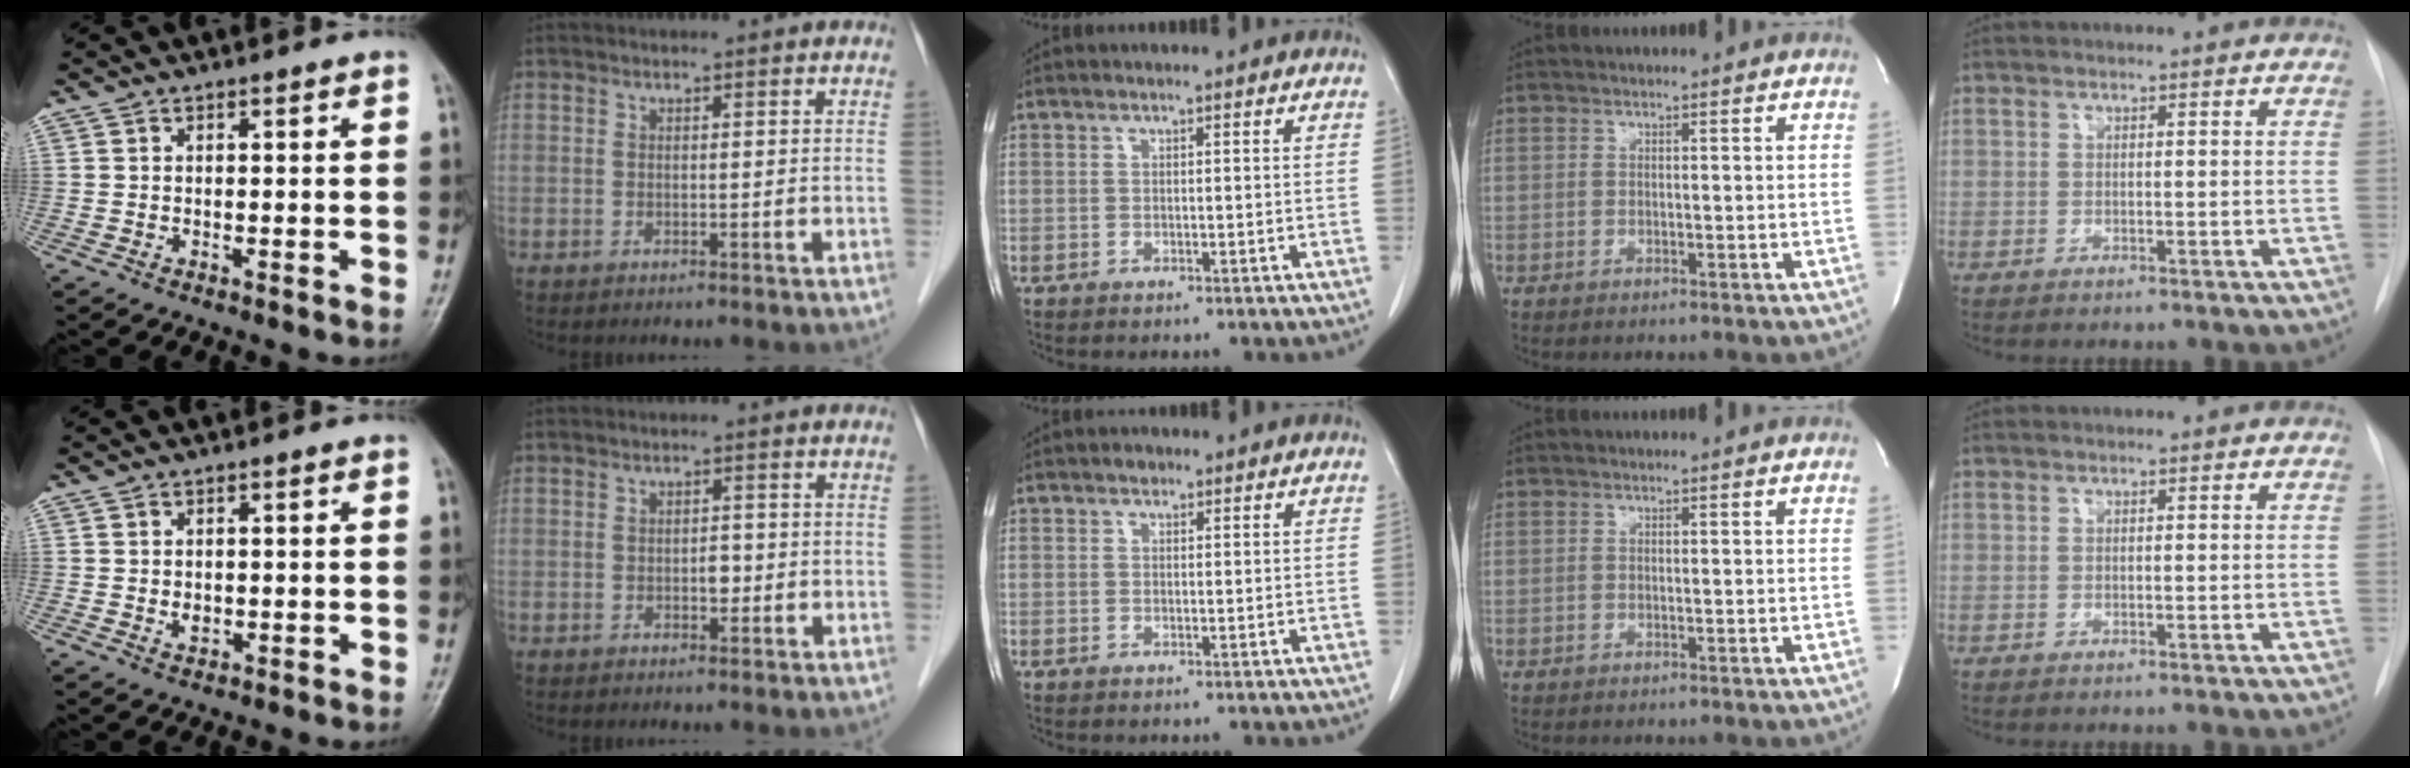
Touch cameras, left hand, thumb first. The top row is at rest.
{"thumb": {"total": 1.7, "force": [0.0, 1.3, 1.1], "torque": [-0.014, -0.002, 0.005]}, "index": {"total": 1.5, "force": [-0.3, 0.9, 1.2], "torque": [-0.017, 0.002, -0.005]}, "middle": {"total": 0.9, "force": [0.7, 0.6, 0.3], "torque": [-0.008, 0.001, 0.008]}}